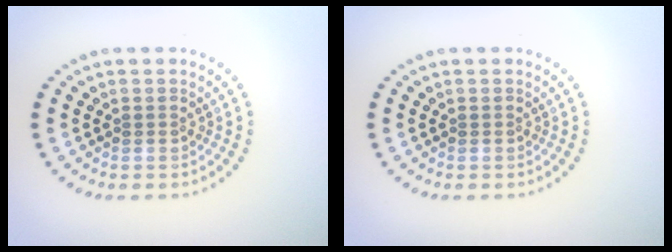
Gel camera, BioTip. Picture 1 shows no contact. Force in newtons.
{"total": 0.0}